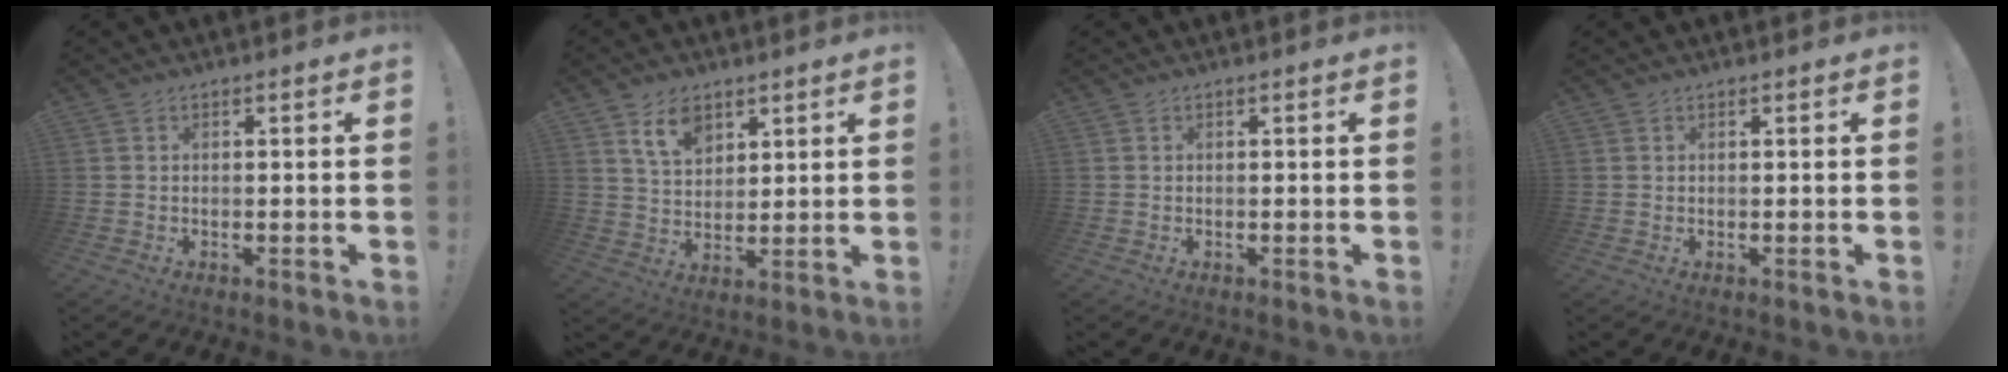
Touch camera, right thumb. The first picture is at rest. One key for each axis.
{"total": 9.4, "fx": 5.9, "fy": 5.5, "fz": 4.7, "tx": -0.085, "ty": -0.020, "tz": 0.112}
{"total": 0.0}
{"total": 0.5, "fx": 0.3, "fy": 0.4, "fz": 0.0, "tx": 0.000, "ty": 0.000, "tz": 0.006}